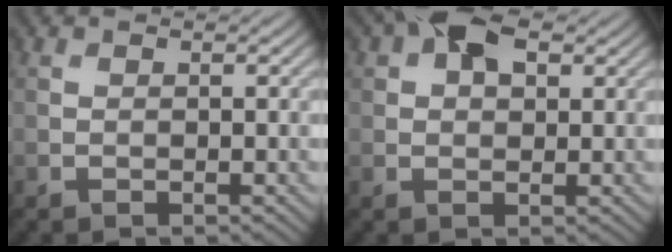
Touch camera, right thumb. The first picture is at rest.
{"total": 5.9, "force": [2.6, 3.4, 4.1], "torque": [-0.071, 0.012, 0.036]}